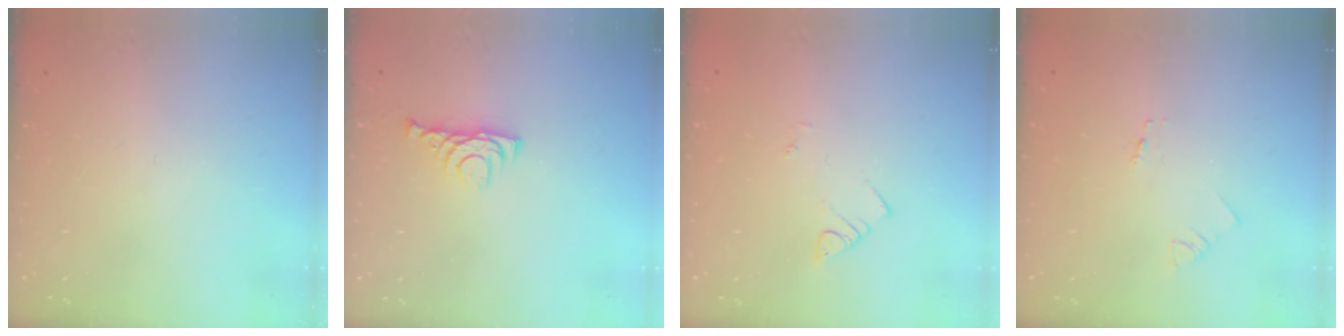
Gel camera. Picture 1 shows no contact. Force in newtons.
{"total": 5.5, "press": 5.4, "slide": 1.1}
{"total": 2.1, "press": 2.1, "slide": 0.4}
{"total": 1.3, "press": 1.2, "slide": 0.1}